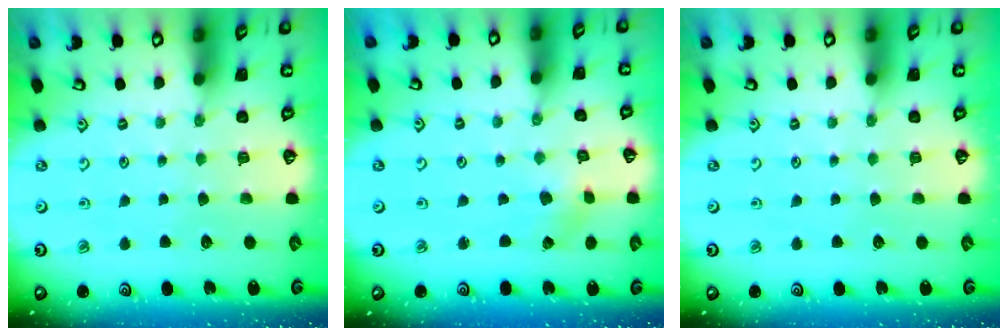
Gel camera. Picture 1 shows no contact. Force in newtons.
{"total": 0.7, "press": 0.7, "slide": 0.2}
{"total": 0.0}